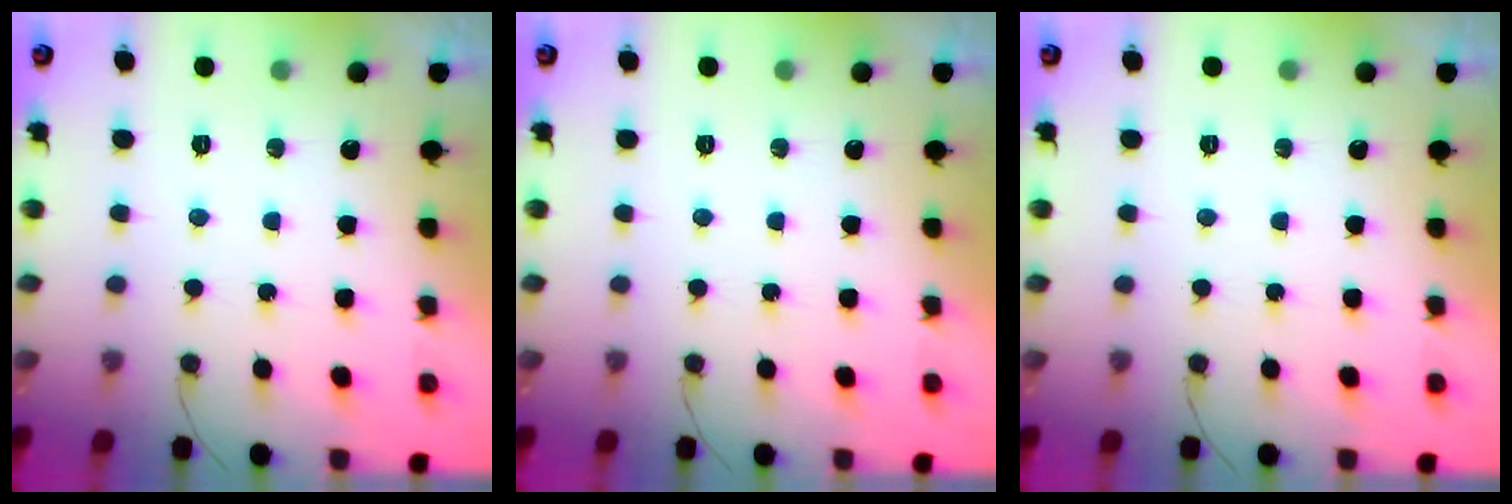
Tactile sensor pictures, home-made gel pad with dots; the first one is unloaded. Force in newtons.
{"total": 0.0}
{"total": 0.0}